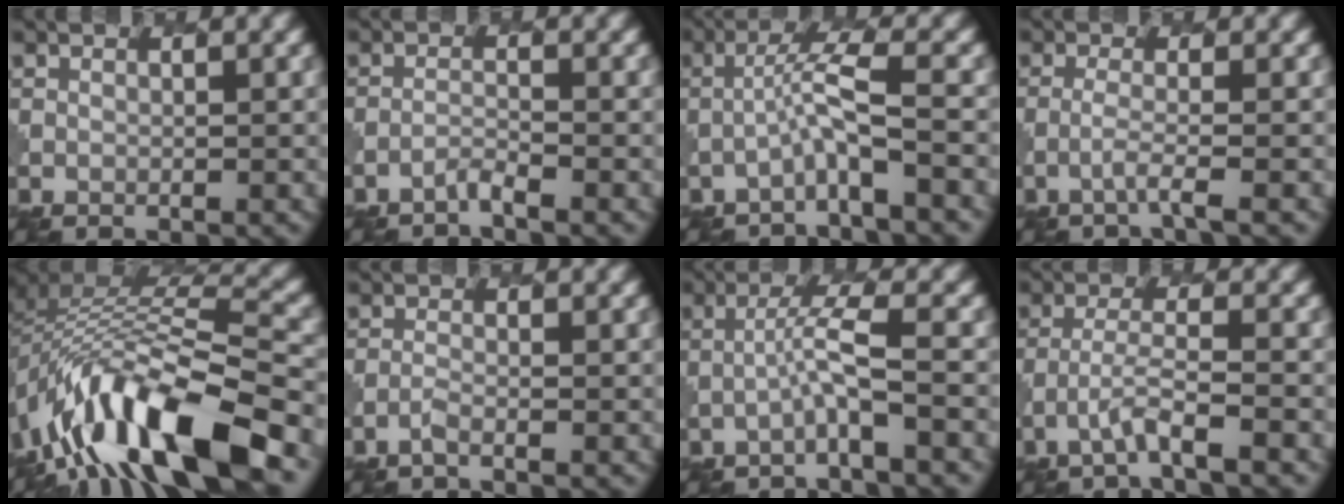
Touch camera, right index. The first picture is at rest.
{"total": 1.0, "force": [-1.0, 0.0, 0.2], "torque": [-0.001, 0.001, -0.026]}
{"total": 3.1, "force": [-1.3, 0.1, 2.8], "torque": [-0.056, 0.015, -0.033]}
{"total": 1.8, "force": [-0.7, 0.2, 1.7], "torque": [-0.026, 0.002, -0.027]}
{"total": 13.4, "force": [-7.8, 4.9, 9.8], "torque": [-0.176, 0.012, -0.132]}
{"total": 0.9, "force": [-0.8, 0.2, 0.5], "torque": [-0.005, 0.000, -0.023]}
{"total": 2.8, "force": [-0.9, 0.0, 2.6], "torque": [-0.048, 0.013, -0.026]}
{"total": 2.8, "force": [-1.7, 0.1, 2.2], "torque": [-0.044, 0.007, -0.041]}